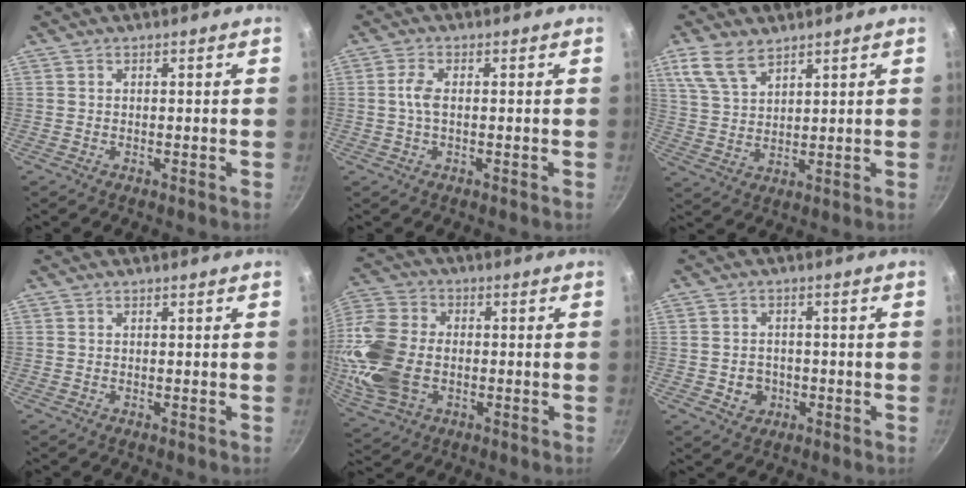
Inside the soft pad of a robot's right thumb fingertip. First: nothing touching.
{"total": 3.2, "force": [0.0, 1.4, 2.9], "torque": [-0.069, 0.006, -0.003]}
{"total": 8.0, "force": [5.3, 3.9, 4.5], "torque": [-0.082, -0.018, 0.114]}
{"total": 0.0}
{"total": 17.3, "force": [-2.3, 12.0, 12.2], "torque": [-0.252, 0.016, -0.045]}
{"total": 4.3, "force": [-1.1, 3.8, 1.6], "torque": [-0.011, 0.014, -0.009]}